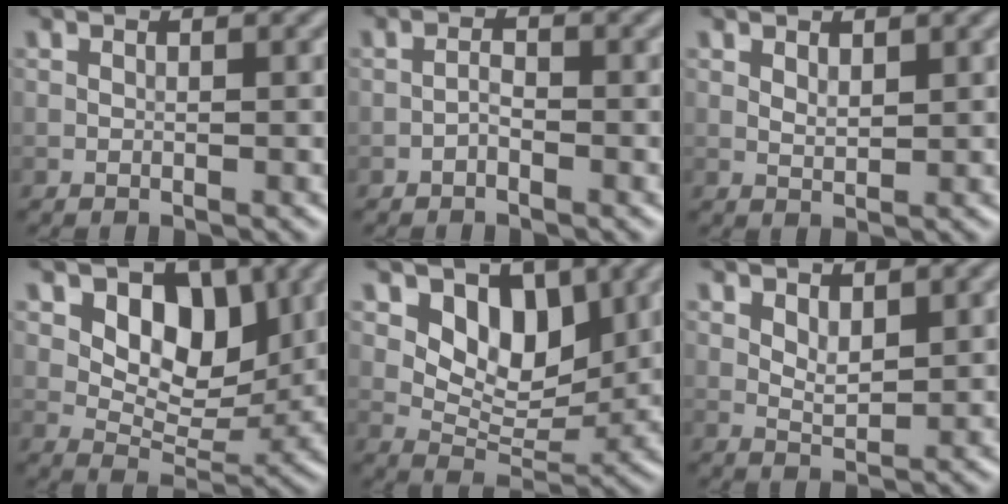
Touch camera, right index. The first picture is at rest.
{"total": 1.0, "force": [-0.7, 0.3, 0.7], "torque": [-0.013, 0.004, -0.016]}
{"total": 1.2, "force": [0.7, 0.6, 0.7], "torque": [-0.015, -0.002, 0.017]}
{"total": 6.5, "force": [2.3, 4.2, 4.4], "torque": [-0.060, -0.013, 0.034]}
{"total": 5.9, "force": [2.5, 3.7, 3.8], "torque": [-0.057, -0.015, 0.038]}
{"total": 1.9, "force": [1.0, 0.9, 1.4], "torque": [-0.028, -0.004, 0.022]}